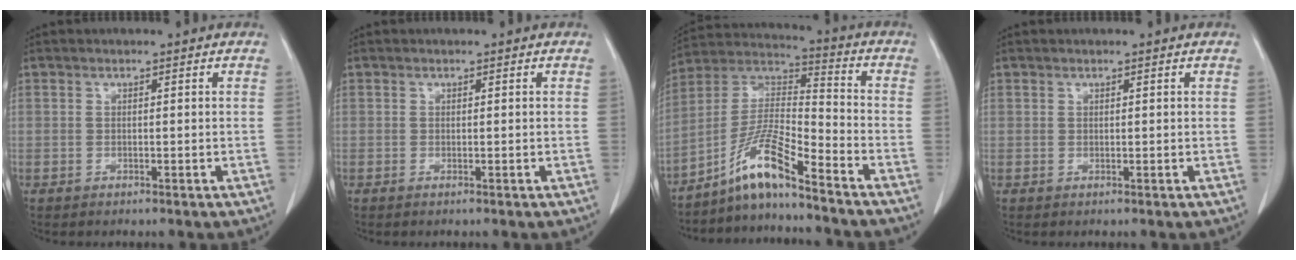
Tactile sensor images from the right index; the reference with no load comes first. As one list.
[{"total": 0.0}, {"total": 10.1, "force": [-7.6, 0.2, 6.6], "torque": [-0.134, 0.010, -0.147]}, {"total": 0.0}]